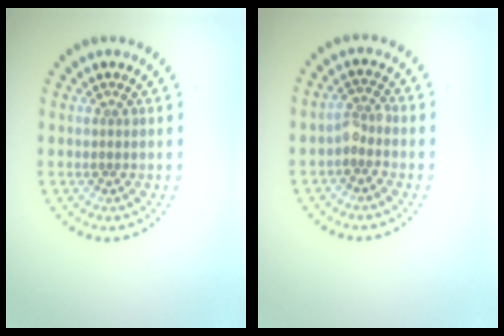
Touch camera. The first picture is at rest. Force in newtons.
{"total": 1.7, "press": 1.4, "slide": 1.0}